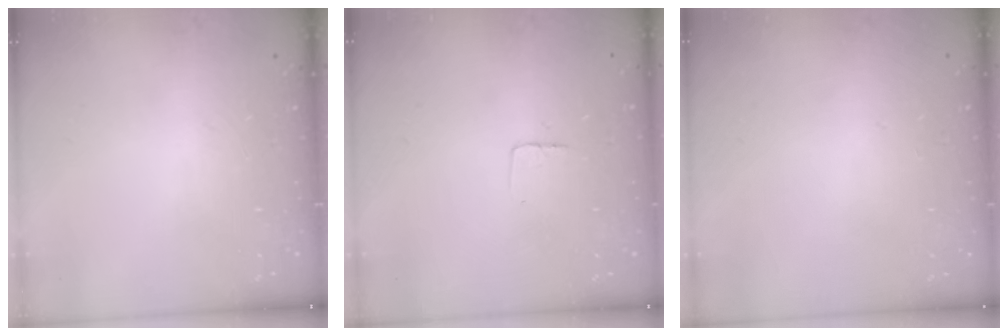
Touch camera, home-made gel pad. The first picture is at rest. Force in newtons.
{"total": 2.9, "press": 2.9, "slide": 0.2}
{"total": 0.0}